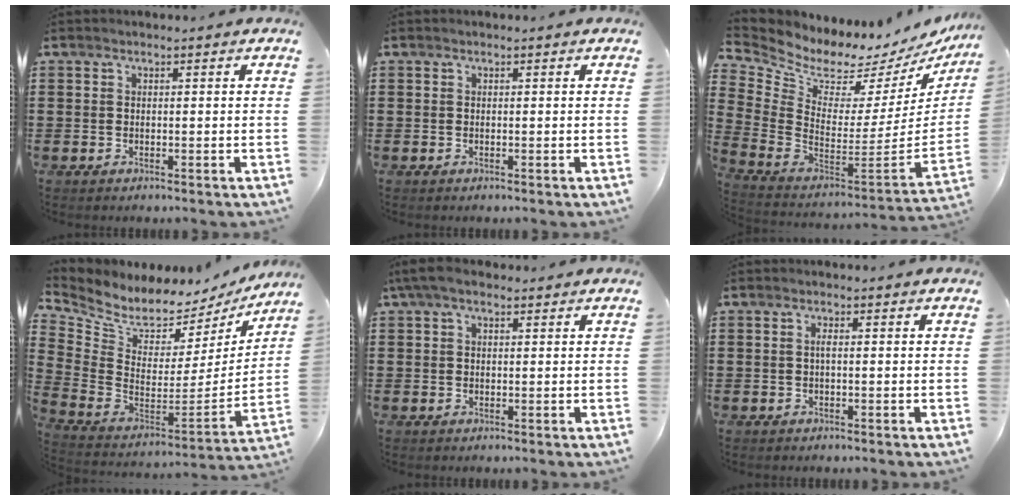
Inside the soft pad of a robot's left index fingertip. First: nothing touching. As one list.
[{"total": 0.0}, {"total": 4.5, "force": [3.7, 2.1, 1.2], "torque": [-0.057, -0.054, 0.060]}, {"total": 5.3, "force": [4.8, 1.9, 1.2], "torque": [-0.061, -0.056, 0.080]}, {"total": 3.2, "force": [1.7, 1.6, 2.2], "torque": [-0.049, 0.010, 0.030]}, {"total": 0.9, "force": [0.0, 0.1, 0.9], "torque": [-0.018, 0.001, 0.000]}]